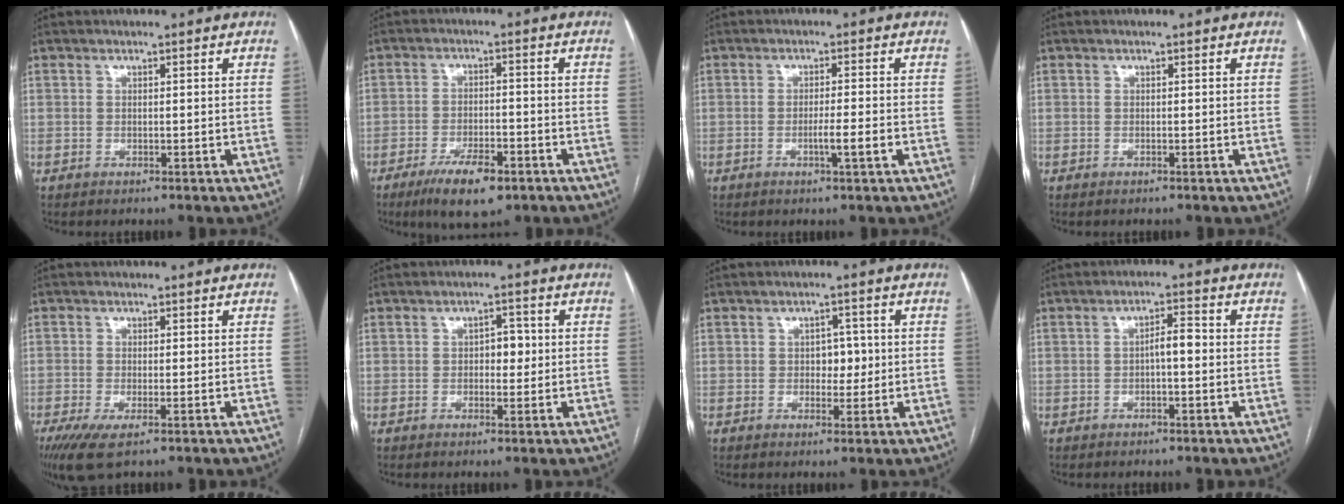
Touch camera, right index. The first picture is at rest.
{"total": 8.3, "force": [-5.1, 2.5, 6.1], "torque": [-0.109, -0.009, -0.081]}
{"total": 3.3, "force": [-1.1, -0.2, 3.1], "torque": [-0.052, -0.004, -0.019]}
{"total": 0.0}
{"total": 5.4, "force": [-3.0, 1.3, 4.3], "torque": [-0.080, -0.017, -0.050]}
{"total": 2.9, "force": [0.1, 1.7, 2.3], "torque": [-0.029, 0.009, 0.001]}
{"total": 3.3, "force": [0.1, 2.2, 2.5], "torque": [-0.027, 0.007, 0.003]}
{"total": 3.0, "force": [-0.4, 0.8, 2.9], "torque": [-0.045, 0.010, -0.006]}